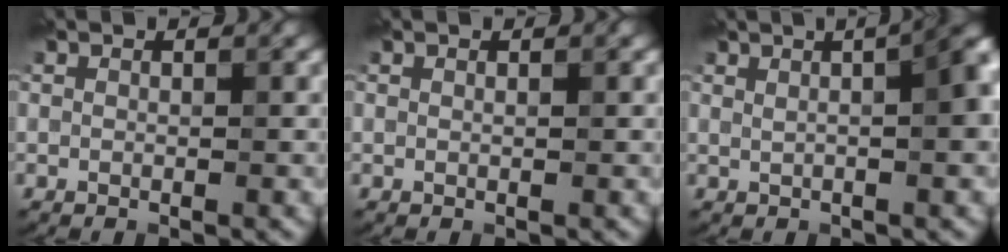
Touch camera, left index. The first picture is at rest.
{"total": 0.0}
{"total": 7.3, "force": [1.3, 3.1, 6.5], "torque": [-0.037, 0.031, 0.008]}